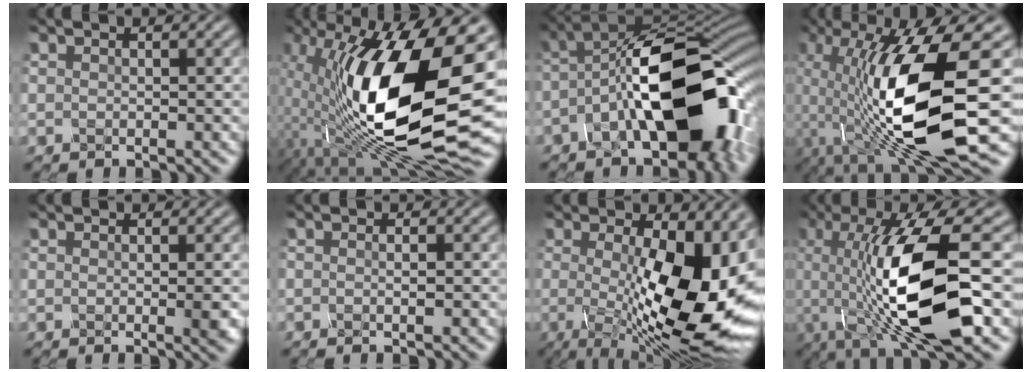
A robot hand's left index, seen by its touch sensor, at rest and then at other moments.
{"total": 17.0, "force": [-1.3, 6.8, 15.6], "torque": [-0.281, -0.009, -0.033]}
{"total": 16.7, "force": [-3.9, 8.5, 13.8], "torque": [-0.192, 0.007, -0.072]}
{"total": 13.7, "force": [-3.0, 3.2, 12.9], "torque": [-0.242, -0.021, -0.053]}
{"total": 1.3, "force": [-0.2, 0.3, 1.2], "torque": [-0.023, -0.003, 0.000]}
{"total": 0.9, "force": [-0.7, -0.1, 0.6], "torque": [-0.010, 0.000, -0.013]}
{"total": 13.4, "force": [-1.0, 4.1, 12.7], "torque": [-0.156, -0.011, -0.024]}
{"total": 12.5, "force": [-1.7, 3.0, 12.0], "torque": [-0.211, -0.002, -0.033]}